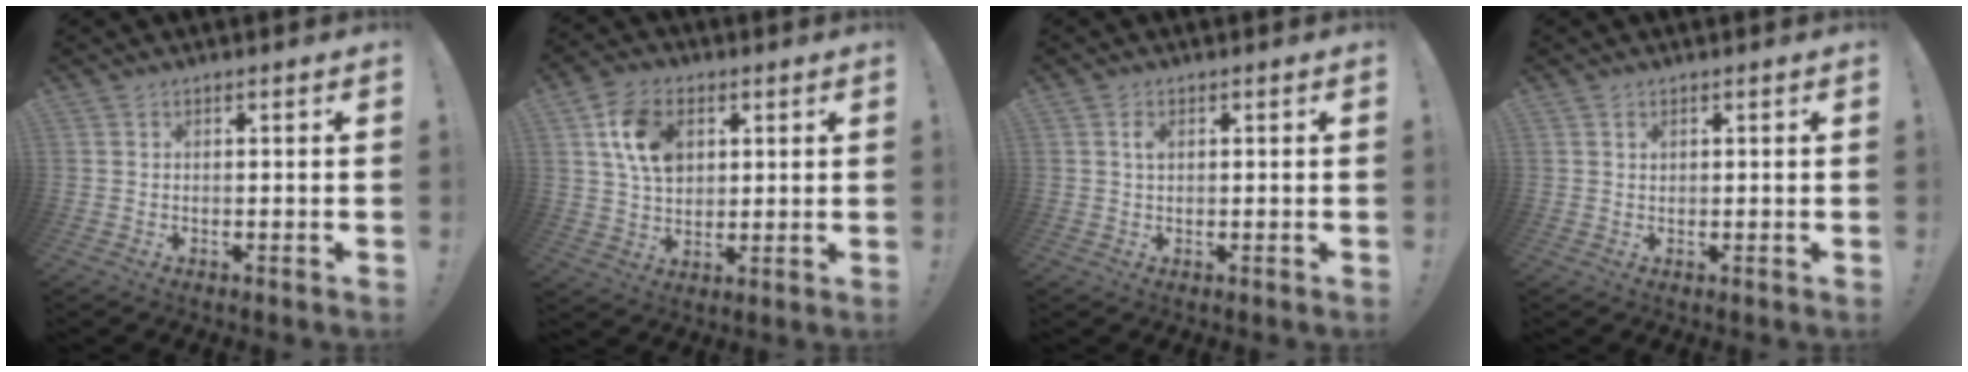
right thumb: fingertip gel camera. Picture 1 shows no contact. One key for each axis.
{"total": 12.8, "fx": 4.5, "fy": 9.1, "fz": 7.8, "tx": -0.128, "ty": 0.006, "tz": 0.091}
{"total": 1.7, "fx": 0.5, "fy": 1.0, "fz": 1.3, "tx": -0.020, "ty": 0.001, "tz": 0.006}
{"total": 0.7, "fx": 0.3, "fy": 0.5, "fz": 0.3, "tx": -0.007, "ty": 0.000, "tz": 0.007}